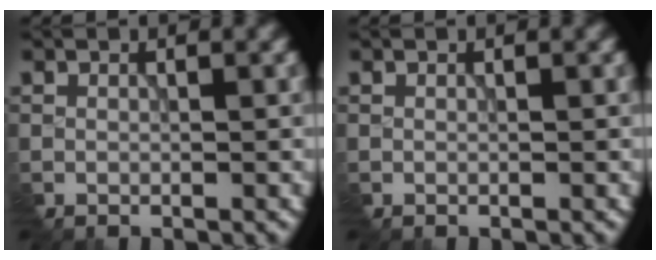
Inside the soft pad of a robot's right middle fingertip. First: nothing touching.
{"total": 0.0}